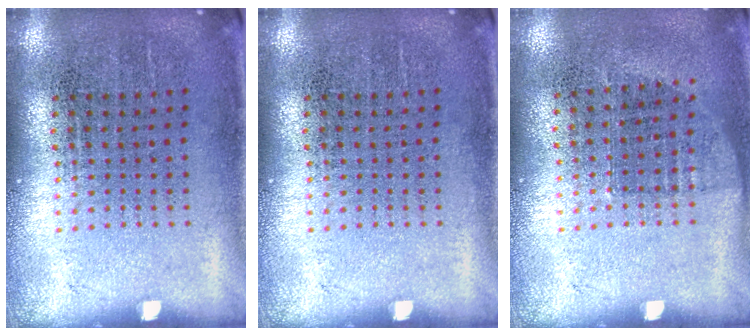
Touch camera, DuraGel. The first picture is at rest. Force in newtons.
{"total": 0.0}
{"total": 0.7, "press": 0.6, "slide": 0.3}